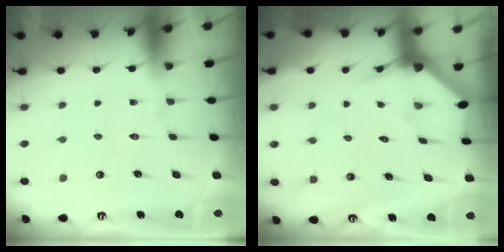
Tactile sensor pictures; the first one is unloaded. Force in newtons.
{"total": 2.8, "press": 2.8, "slide": 0.3}